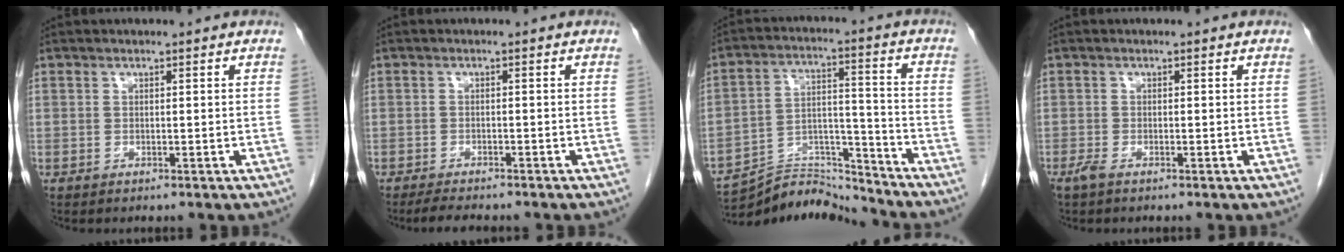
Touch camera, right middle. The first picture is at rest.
{"total": 3.9, "force": [-3.5, 0.5, 1.8], "torque": [-0.033, -0.011, -0.053]}
{"total": 11.4, "force": [-11.4, 0.4, 0.1], "torque": [0.002, 0.037, -0.202]}
{"total": 1.2, "force": [-0.9, 0.2, 0.8], "torque": [-0.022, -0.003, -0.019]}